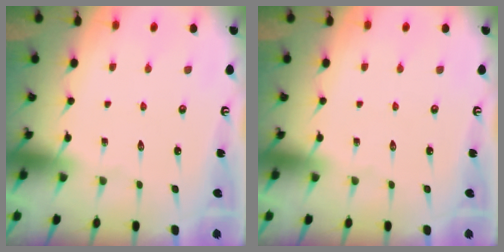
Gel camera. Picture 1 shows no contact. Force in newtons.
{"total": 0.0}